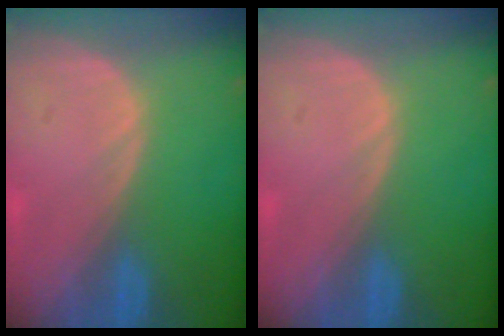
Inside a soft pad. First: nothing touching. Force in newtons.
{"total": 0.0}